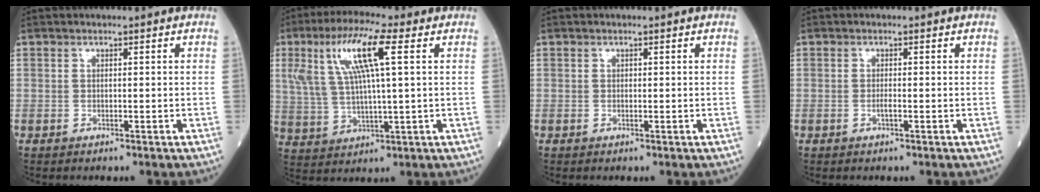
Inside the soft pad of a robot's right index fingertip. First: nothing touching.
{"total": 12.0, "force": [4.3, 1.5, 11.1], "torque": [-0.233, 0.020, 0.081]}
{"total": 0.0}
{"total": 0.9, "force": [-0.4, 0.0, 0.8], "torque": [-0.014, 0.001, -0.008]}